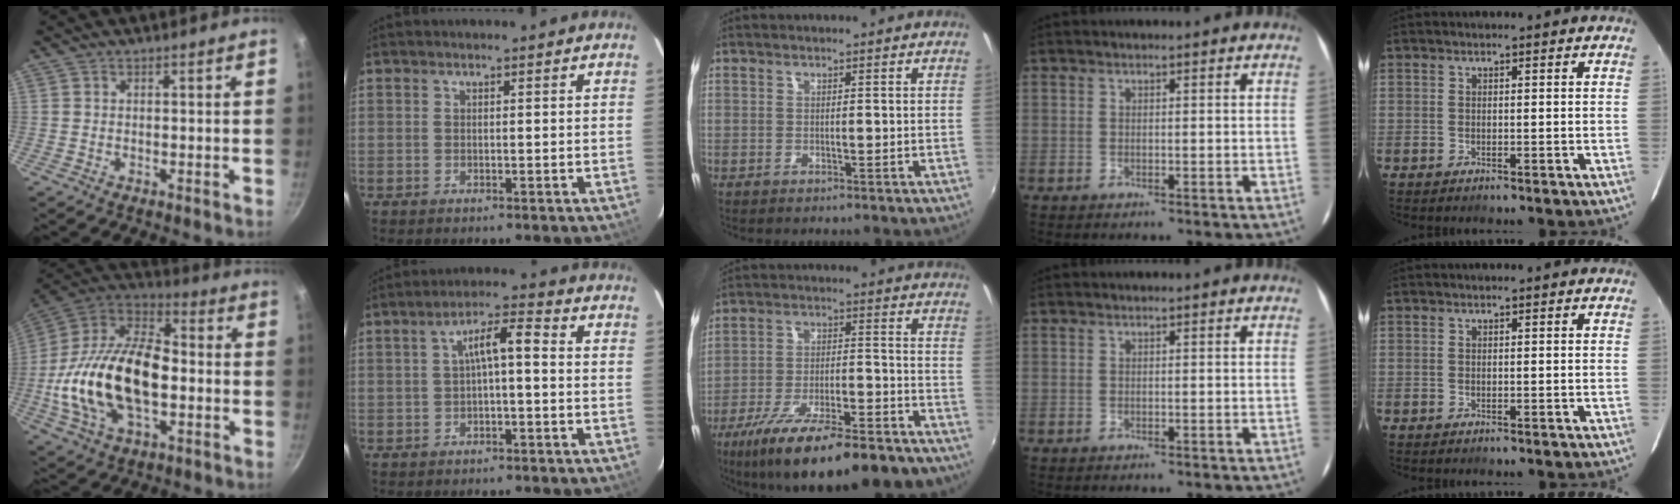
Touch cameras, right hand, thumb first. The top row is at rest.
{"thumb": {"total": 25.4, "force": [-3.5, 14.5, 20.5], "torque": [-0.378, 0.040, -0.072]}, "index": {"total": 5.4, "force": [-0.5, 1.2, 5.2], "torque": [-0.095, 0.019, -0.003]}, "middle": {"total": 23.7, "force": [-18.3, 6.1, 13.9], "torque": [-0.239, -0.041, -0.260]}}